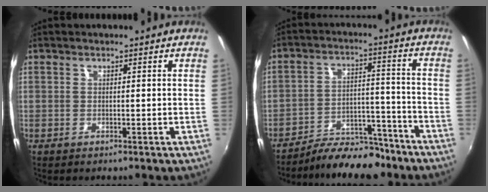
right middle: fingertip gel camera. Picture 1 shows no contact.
{"total": 12.3, "force": [-10.8, 4.1, 4.3], "torque": [-0.081, 0.018, -0.155]}